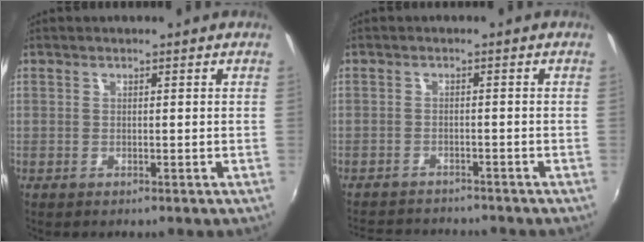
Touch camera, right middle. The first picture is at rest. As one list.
[{"total": 8.1, "force": [-7.5, 2.2, 2.1], "torque": [-0.061, -0.006, -0.116]}]